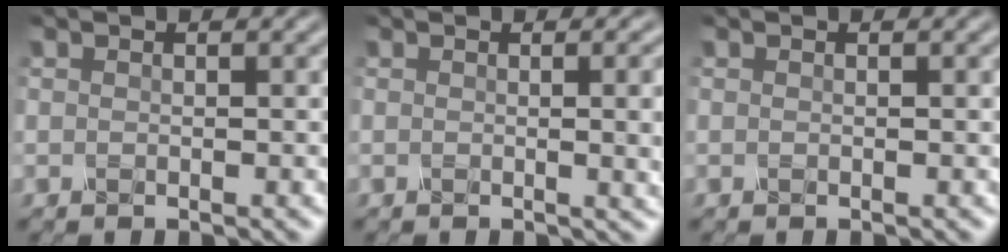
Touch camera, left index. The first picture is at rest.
{"total": 5.9, "force": [0.3, 2.5, 5.4], "torque": [-0.026, 0.009, 0.003]}
{"total": 0.6, "force": [0.0, 0.3, 0.6], "torque": [-0.002, 0.002, -0.001]}